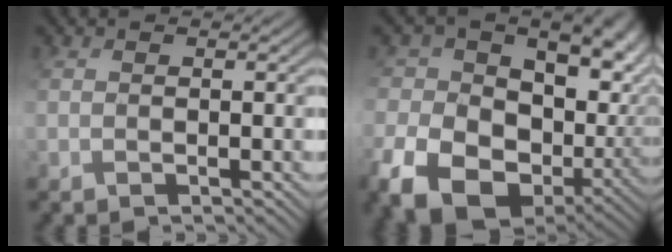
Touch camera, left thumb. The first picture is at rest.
{"total": 16.1, "force": [-2.4, 11.9, 10.6], "torque": [-0.232, -0.033, -0.026]}